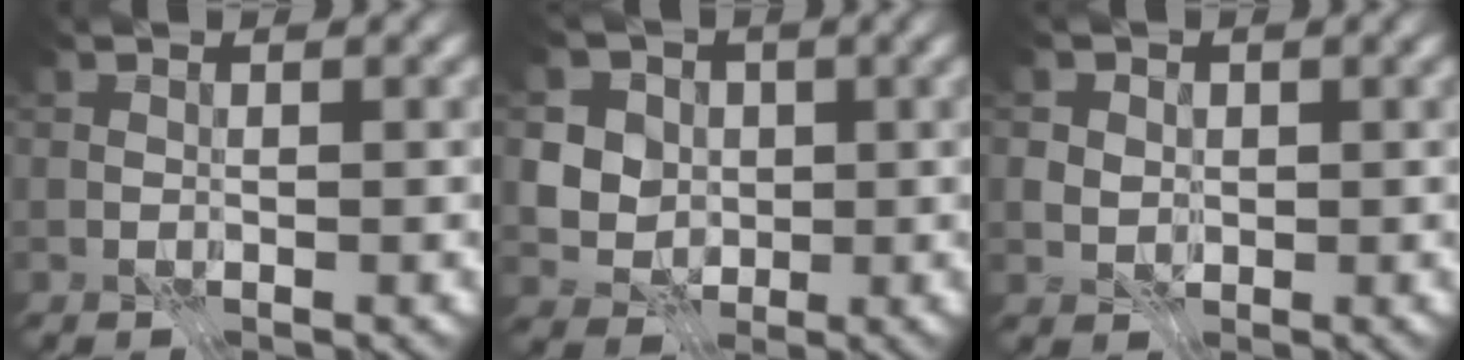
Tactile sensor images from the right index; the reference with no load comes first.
{"total": 5.3, "force": [0.9, 4.8, 2.2], "torque": [-0.039, 0.004, 0.008]}
{"total": 2.5, "force": [0.5, 2.3, 1.0], "torque": [-0.023, 0.006, 0.007]}